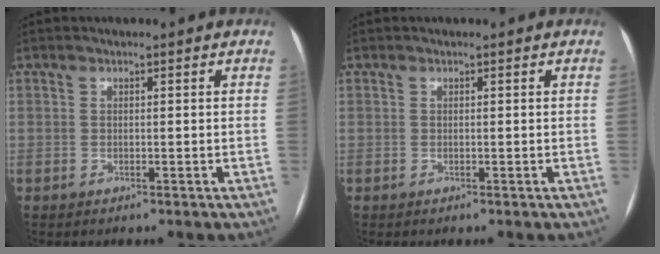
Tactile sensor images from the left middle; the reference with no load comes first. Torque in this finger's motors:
{"motor_torque": [0.10, -0.08, -0.10, -0.01]}